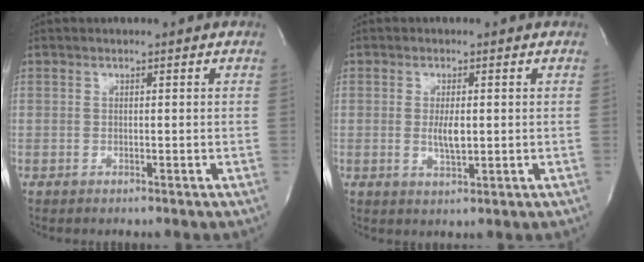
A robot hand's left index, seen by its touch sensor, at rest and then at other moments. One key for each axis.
{"total": 2.9, "fx": 0.0, "fy": 0.9, "fz": 2.8, "tx": -0.053, "ty": -0.009, "tz": 0.002}